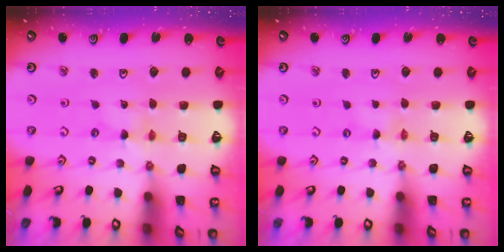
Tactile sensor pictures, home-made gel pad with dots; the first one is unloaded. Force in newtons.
{"total": 0.0}